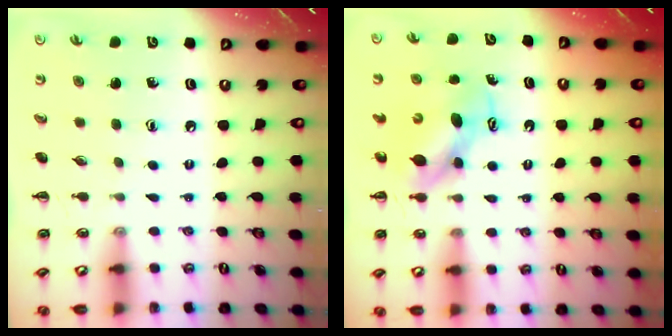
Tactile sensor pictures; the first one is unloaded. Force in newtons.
{"total": 6.6, "press": 6.5, "slide": 0.7}